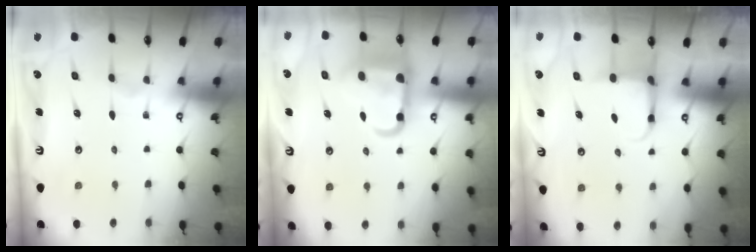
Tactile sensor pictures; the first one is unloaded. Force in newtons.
{"total": 13.0, "press": 12.9, "slide": 1.6}
{"total": 4.2, "press": 4.1, "slide": 1.1}